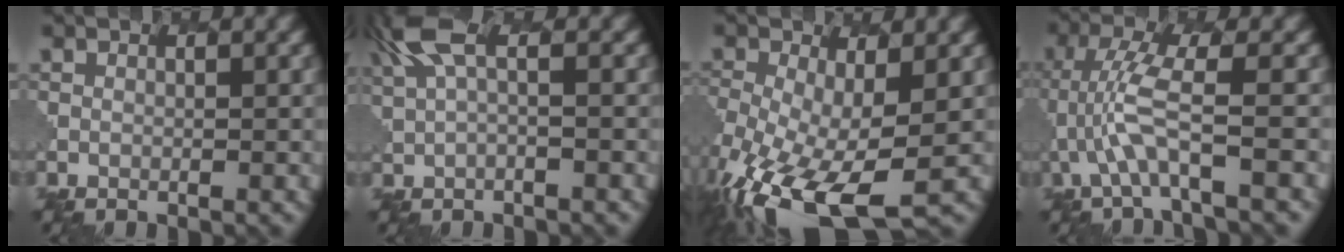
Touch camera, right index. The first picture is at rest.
{"total": 3.9, "force": [1.7, 1.0, 3.4], "torque": [-0.072, 0.006, 0.034]}
{"total": 12.2, "force": [-4.8, 5.6, 9.7], "torque": [-0.212, -0.051, -0.070]}
{"total": 3.9, "force": [-1.0, 0.4, 3.8], "torque": [-0.085, 0.006, -0.017]}